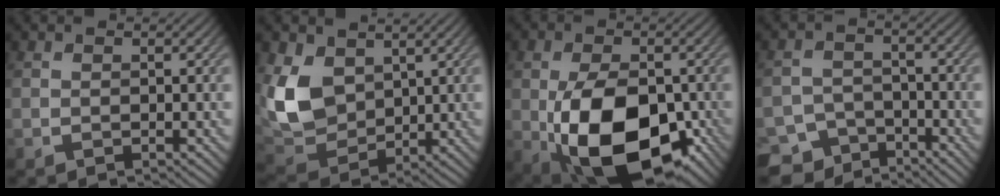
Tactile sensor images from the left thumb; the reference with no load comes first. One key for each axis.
{"total": 9.7, "fx": 3.1, "fy": 6.9, "fz": 6.0, "tx": -0.170, "ty": -0.007, "tz": 0.066}
{"total": 15.0, "fx": -4.3, "fy": 8.8, "fz": 11.4, "tx": -0.205, "ty": -0.037, "tz": -0.063}
{"total": 6.9, "fx": -5.4, "fy": 4.1, "fz": 1.1, "tx": -0.023, "ty": -0.013, "tz": -0.086}